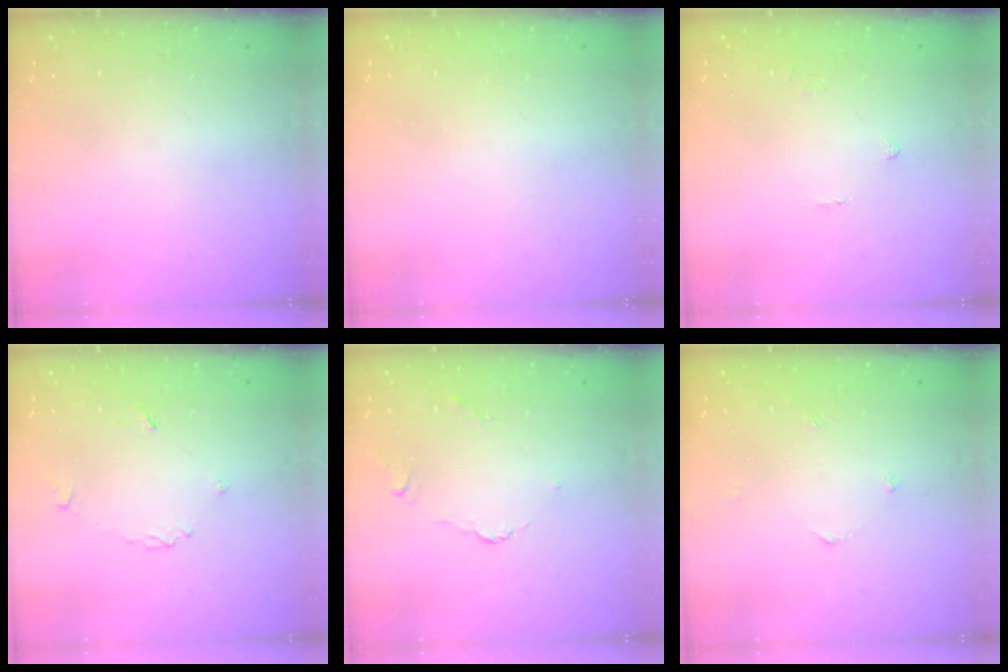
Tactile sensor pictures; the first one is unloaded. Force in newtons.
{"total": 2.0, "press": 2.0, "slide": 0.1}
{"total": 1.4, "press": 1.3, "slide": 0.5}
{"total": 3.7, "press": 3.7, "slide": 0.3}
{"total": 2.9, "press": 2.8, "slide": 0.6}
{"total": 1.5, "press": 1.5, "slide": 0.2}